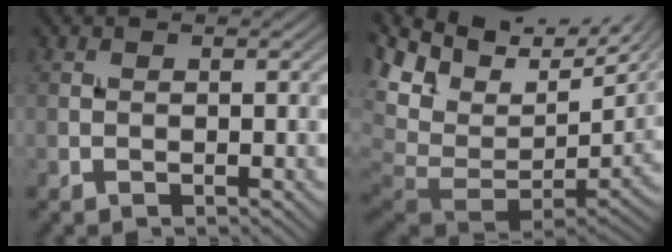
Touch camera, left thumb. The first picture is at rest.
{"total": 16.3, "force": [3.0, 9.8, 12.7], "torque": [-0.218, -0.010, 0.113]}